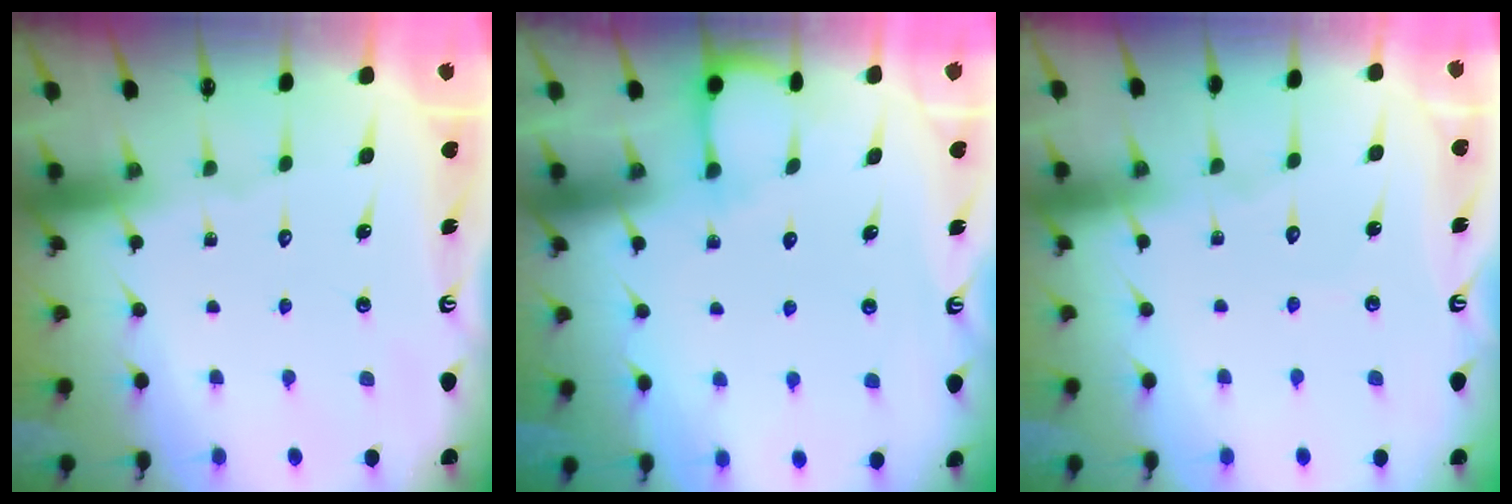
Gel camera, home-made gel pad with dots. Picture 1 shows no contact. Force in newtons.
{"total": 3.3, "press": 3.3, "slide": 0.4}
{"total": 3.1, "press": 3.1, "slide": 0.4}